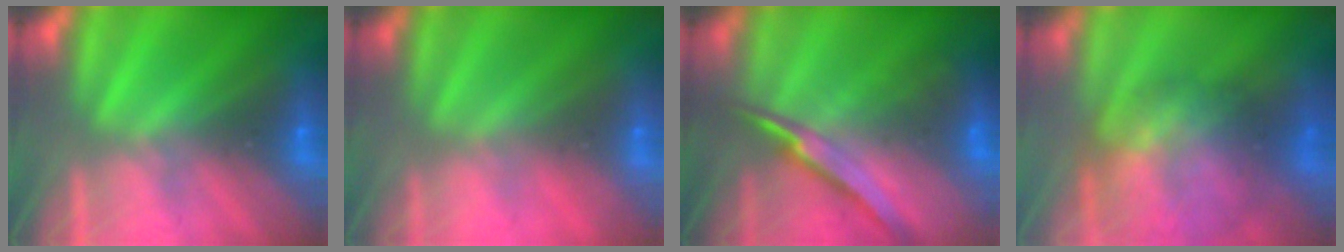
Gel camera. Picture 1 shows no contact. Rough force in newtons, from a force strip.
{"total": 2.4}
{"total": 5.8}
{"total": 8.3}